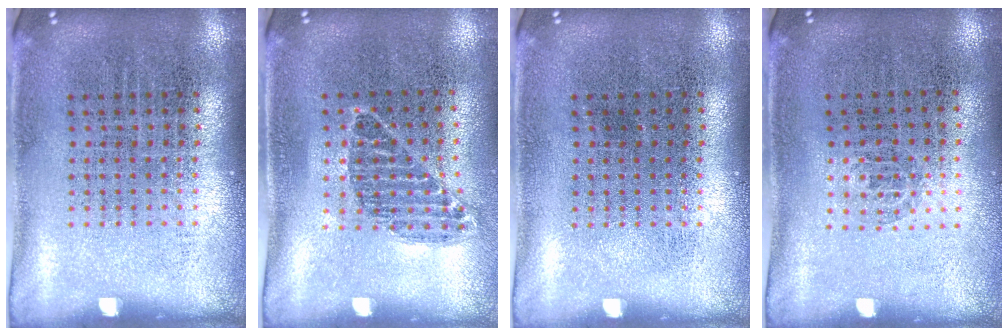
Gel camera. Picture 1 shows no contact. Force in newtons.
{"total": 0.9, "press": 0.8, "slide": 0.5}
{"total": 0.0}
{"total": 0.5, "press": 0.3, "slide": 0.4}